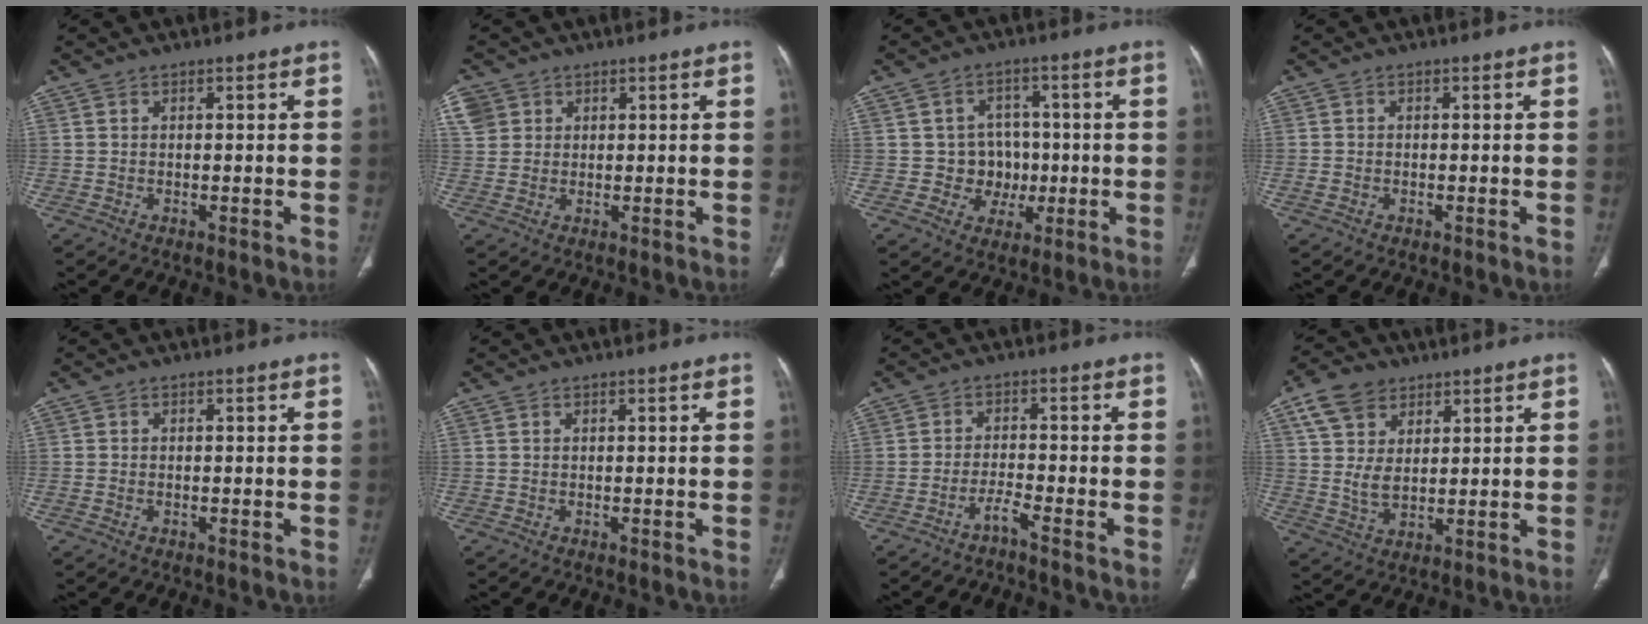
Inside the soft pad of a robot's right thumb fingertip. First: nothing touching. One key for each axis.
{"total": 6.9, "fx": 3.0, "fy": 5.9, "fz": 2.1, "tx": -0.049, "ty": 0.009, "tz": 0.068}
{"total": 7.1, "fx": -0.6, "fy": 6.8, "fz": 1.9, "tx": 0.019, "ty": 0.020, "tz": -0.007}
{"total": 1.0, "fx": -0.4, "fy": 0.7, "fz": 0.5, "tx": -0.010, "ty": 0.004, "tz": -0.008}
{"total": 0.6, "fx": -0.3, "fy": 0.4, "fz": 0.4, "tx": -0.007, "ty": 0.004, "tz": -0.006}
{"total": 0.0}
{"total": 2.5, "fx": -2.2, "fy": -0.4, "fz": 1.2, "tx": -0.030, "ty": 0.016, "tz": -0.044}
{"total": 9.7, "fx": 4.9, "fy": 6.6, "fz": 5.2, "tx": -0.081, "ty": -0.017, "tz": 0.096}